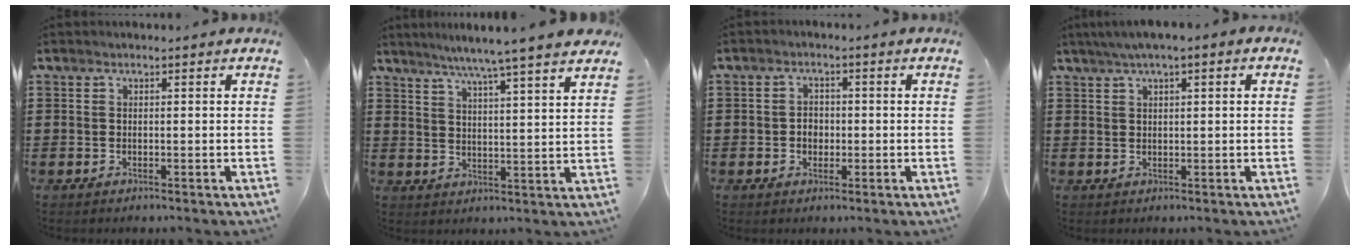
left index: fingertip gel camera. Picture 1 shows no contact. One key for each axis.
{"total": 6.0, "fx": 5.1, "fy": -1.4, "fz": 2.9, "tx": -0.072, "ty": -0.029, "tz": 0.085}
{"total": 2.2, "fx": -0.4, "fy": 1.8, "fz": 1.1, "tx": -0.026, "ty": 0.004, "tz": -0.011}
{"total": 1.9, "fx": 0.4, "fy": 0.3, "fz": 1.8, "tx": -0.031, "ty": 0.004, "tz": 0.005}